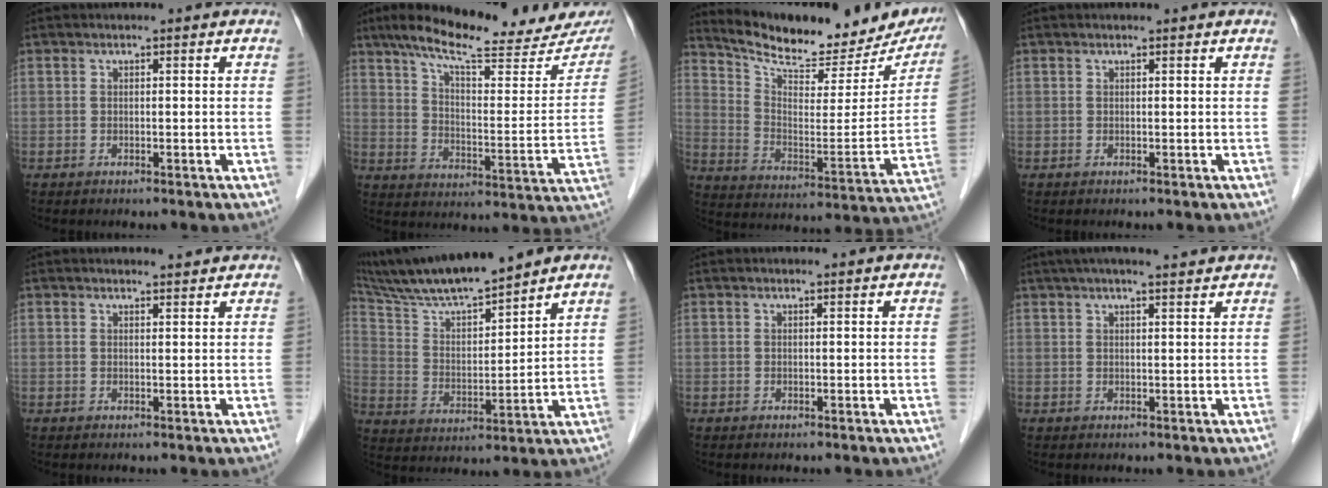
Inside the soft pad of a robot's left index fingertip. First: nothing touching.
{"total": 22.8, "force": [18.6, 3.5, 12.6], "torque": [-0.192, -0.009, 0.256]}
{"total": 21.3, "force": [19.4, 5.1, 7.1], "torque": [-0.113, -0.047, 0.270]}
{"total": 0.6, "force": [0.6, 0.0, 0.2], "torque": [-0.007, 0.005, 0.010]}
{"total": 2.4, "force": [2.4, 0.2, 0.4], "torque": [-0.012, 0.001, 0.031]}
{"total": 14.4, "force": [12.8, 0.7, 6.6], "torque": [-0.129, 0.012, 0.237]}
{"total": 1.2, "force": [1.1, 0.0, 0.4], "torque": [-0.009, 0.010, 0.017]}
{"total": 9.1, "force": [7.9, 0.2, 4.5], "torque": [-0.067, 0.026, 0.102]}